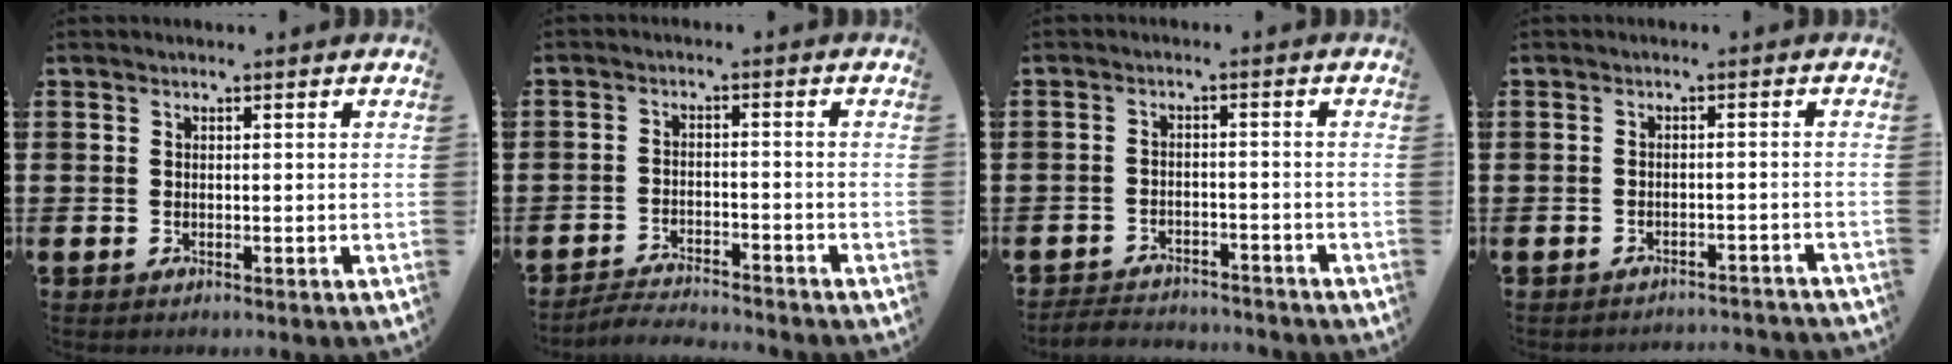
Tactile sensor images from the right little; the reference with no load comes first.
{"total": 2.8, "force": [-2.8, 0.0, 0.1], "torque": [-0.005, 0.004, -0.059]}
{"total": 2.8, "force": [-2.8, 0.2, -0.1], "torque": [-0.004, 0.002, -0.061]}
{"total": 1.6, "force": [-1.6, -0.1, 0.0], "torque": [-0.003, 0.004, -0.033]}